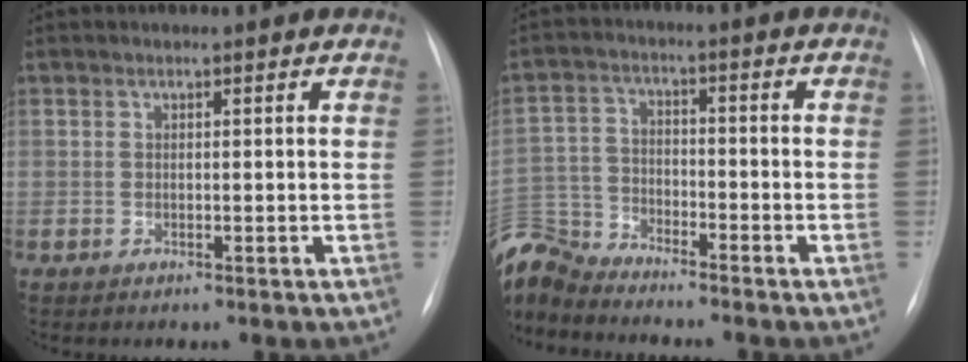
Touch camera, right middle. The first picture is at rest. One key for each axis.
{"total": 9.8, "fx": -9.6, "fy": 1.8, "fz": 1.0, "tx": -0.037, "ty": 0.010, "tz": -0.192}